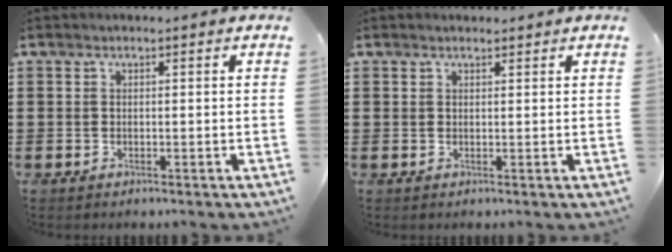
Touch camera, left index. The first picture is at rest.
{"total": 0.8, "force": [0.7, 0.2, 0.2], "torque": [-0.005, 0.000, 0.014]}